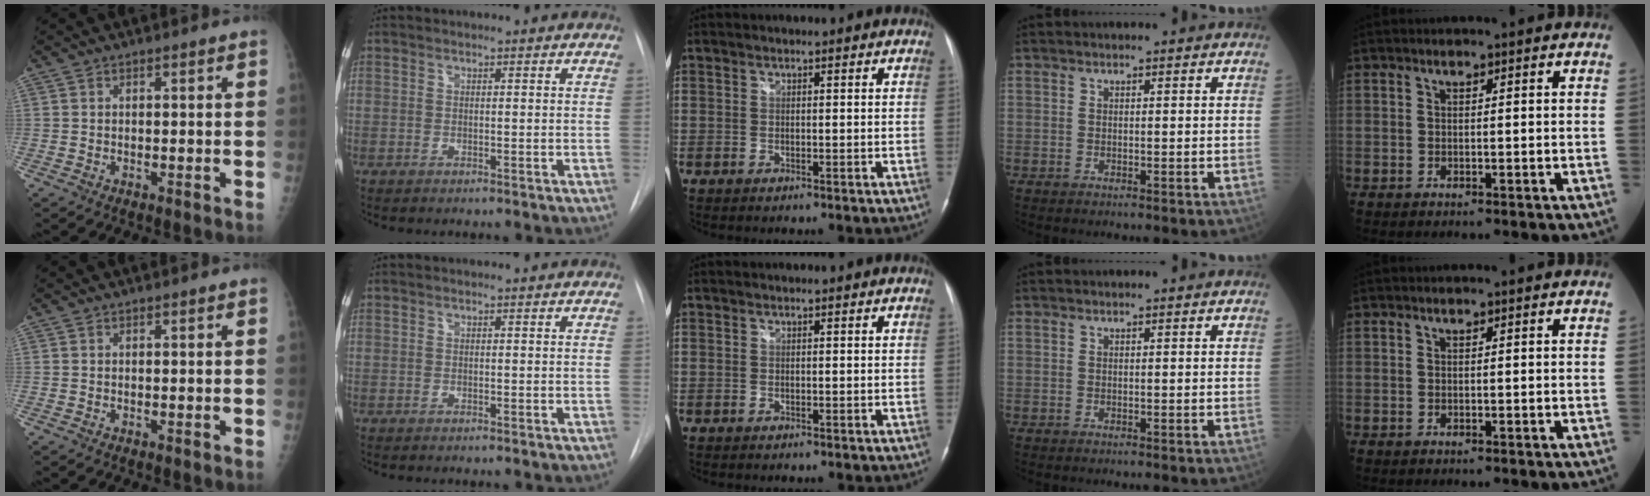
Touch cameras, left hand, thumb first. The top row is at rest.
{}